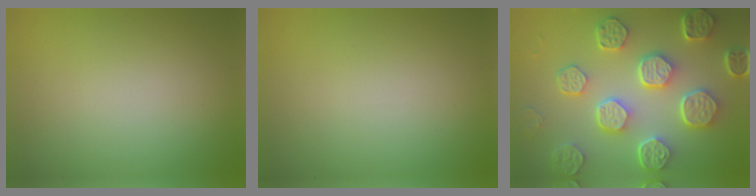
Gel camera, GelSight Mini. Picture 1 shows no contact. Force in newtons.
{"total": 0.0}
{"total": 8.0, "press": 6.1, "slide": 5.2}